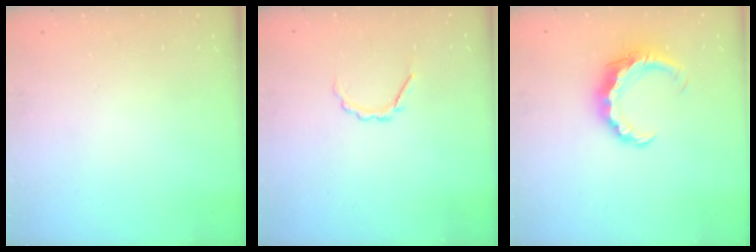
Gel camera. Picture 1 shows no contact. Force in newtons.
{"total": 3.1, "press": 3.0, "slide": 0.7}
{"total": 7.4, "press": 7.4, "slide": 0.3}